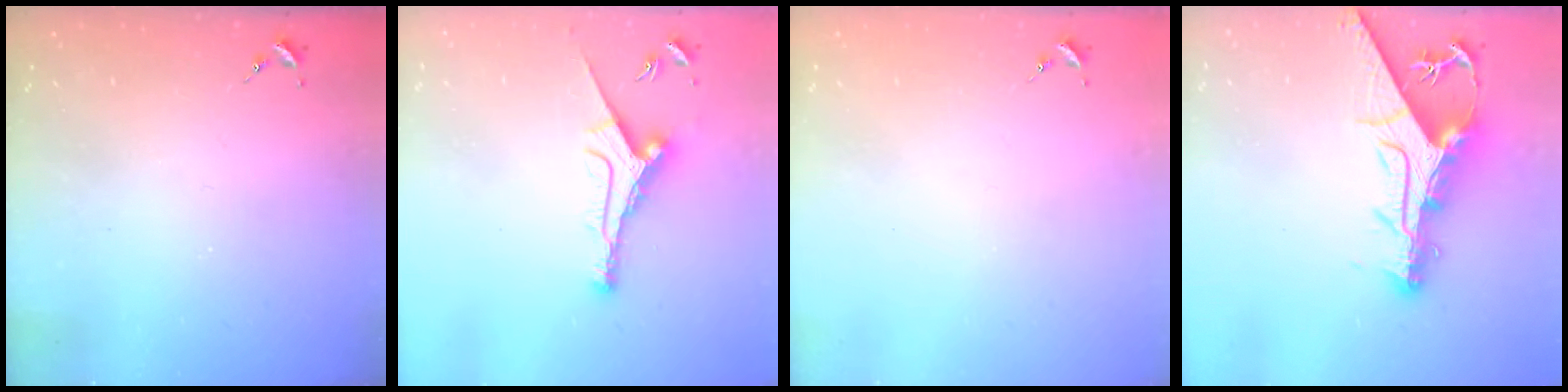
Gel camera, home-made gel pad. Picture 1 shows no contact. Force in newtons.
{"total": 10.3, "press": 10.3, "slide": 0.2}
{"total": 0.0}
{"total": 13.2, "press": 13.2, "slide": 1.3}